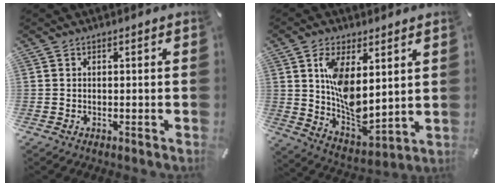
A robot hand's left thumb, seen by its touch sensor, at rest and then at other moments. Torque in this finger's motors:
{"motor_torque": [2.55, 2.46, 1.31, -0.92, 0.50]}